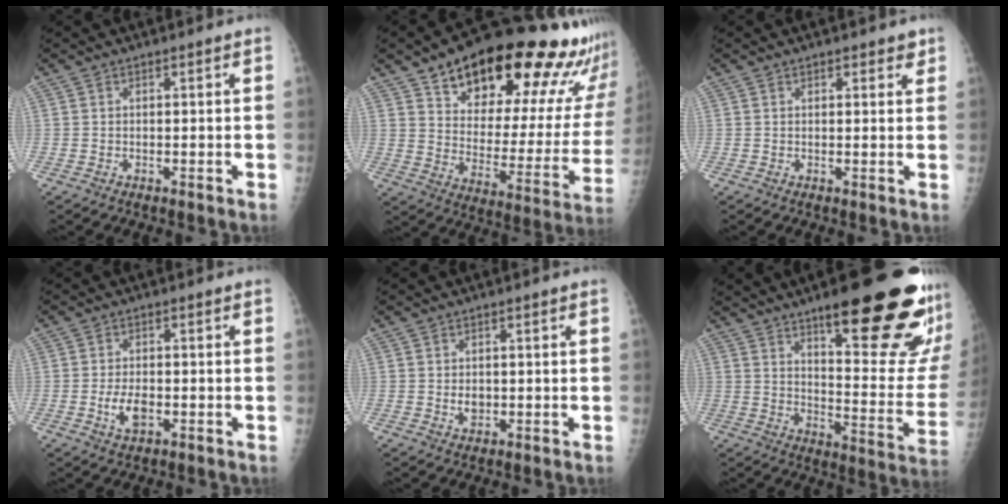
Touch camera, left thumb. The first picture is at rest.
{"total": 30.0, "force": [20.8, 10.7, 18.8], "torque": [-0.241, -0.081, 0.296]}
{"total": 2.3, "force": [1.6, 1.2, 1.0], "torque": [0.008, -0.006, 0.016]}
{"total": 4.5, "force": [-1.2, 2.5, 3.6], "torque": [-0.066, 0.002, -0.019]}
{"total": 2.4, "force": [0.0, 1.8, 1.5], "torque": [-0.014, -0.001, 0.006]}
{"total": 27.7, "force": [15.9, 6.5, 21.7], "torque": [-0.237, -0.071, 0.236]}